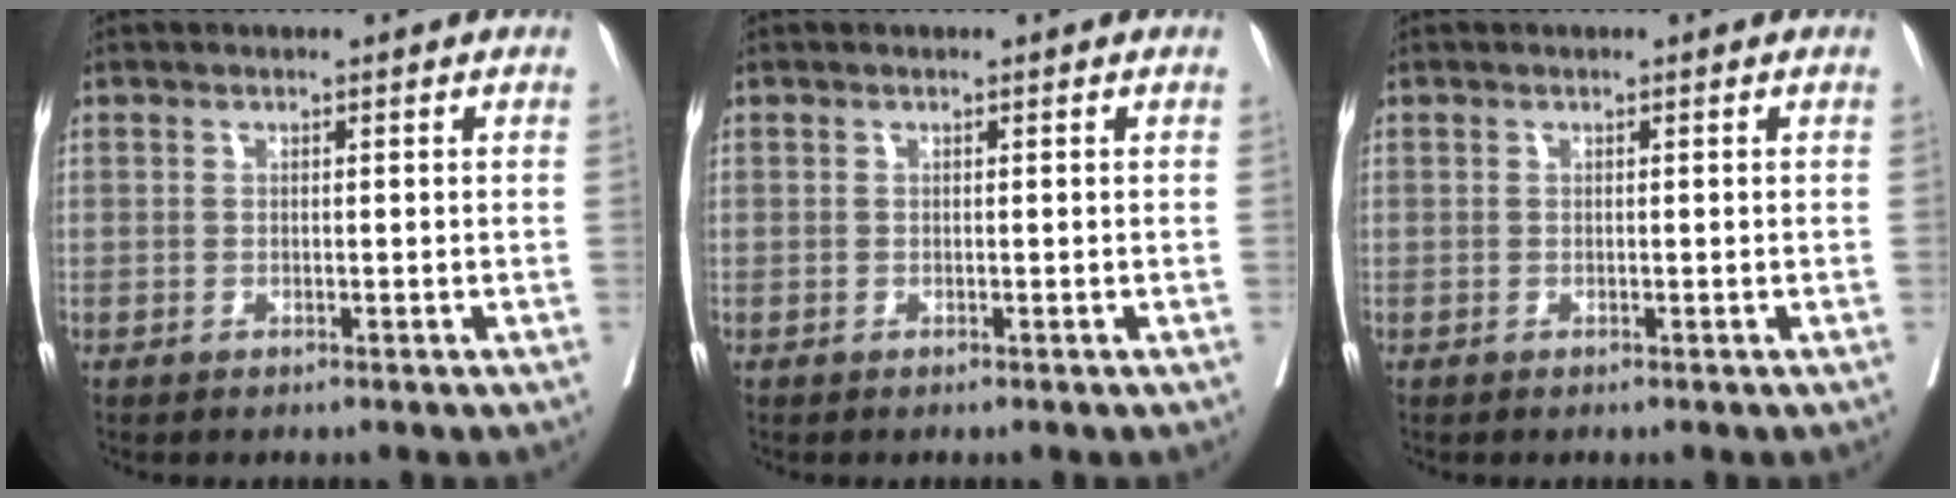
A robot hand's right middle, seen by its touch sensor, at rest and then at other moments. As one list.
[{"total": 0.0}, {"total": 0.0}]